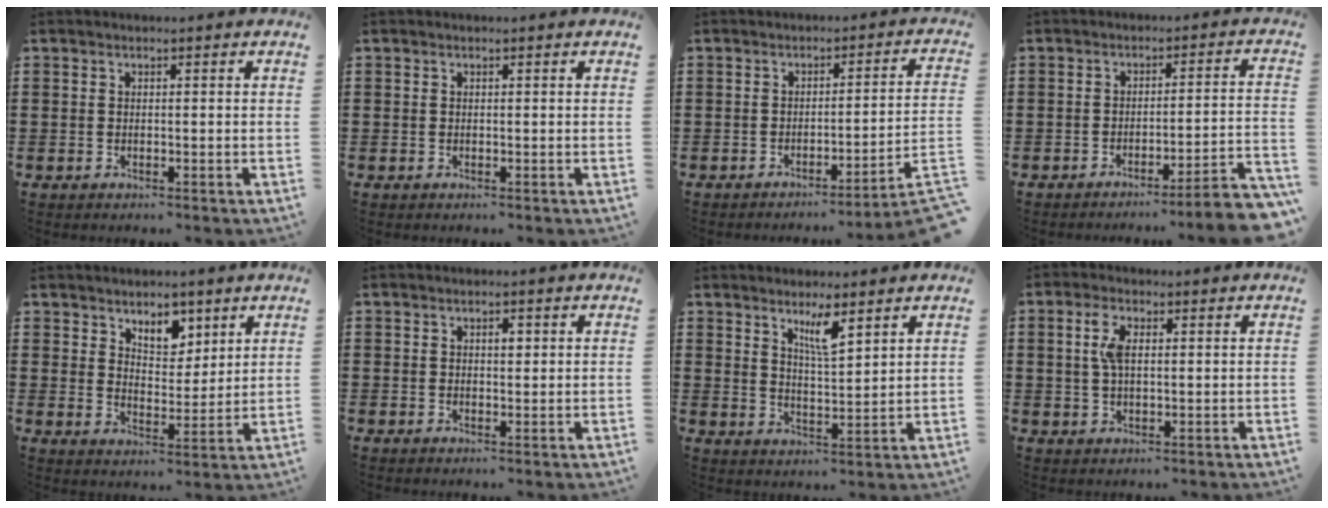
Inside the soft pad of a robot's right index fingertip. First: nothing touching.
{"total": 0.0}
{"total": 3.4, "force": [-2.5, -1.0, 2.0], "torque": [-0.038, -0.019, -0.054]}
{"total": 4.5, "force": [-3.5, -0.6, 2.7], "torque": [-0.048, -0.024, -0.073]}
{"total": 5.3, "force": [4.0, 3.1, 1.8], "torque": [-0.036, -0.005, 0.069]}
{"total": 1.4, "force": [0.4, 0.7, 1.1], "torque": [-0.015, 0.004, 0.003]}
{"total": 5.1, "force": [3.3, 1.1, 3.7], "torque": [-0.065, -0.003, 0.054]}
{"total": 4.3, "force": [0.9, 2.0, 3.7], "torque": [-0.086, 0.009, 0.011]}